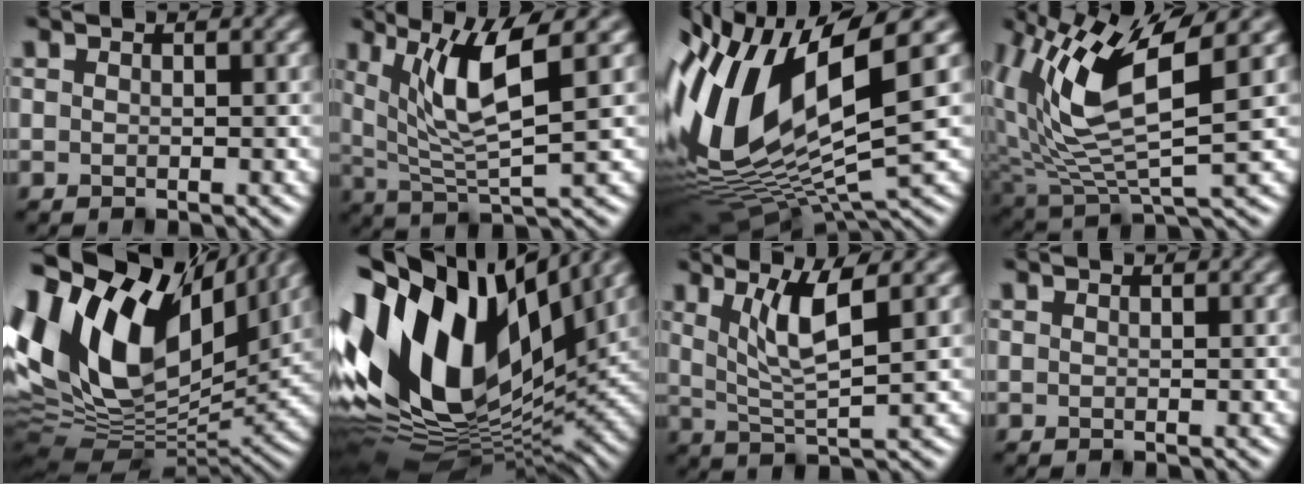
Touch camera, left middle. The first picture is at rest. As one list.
[{"total": 7.0, "force": [2.6, 1.7, 6.3], "torque": [-0.121, -0.001, 0.050]}, {"total": 15.6, "force": [2.3, 6.8, 13.8], "torque": [-0.298, 0.000, 0.048]}, {"total": 10.5, "force": [4.1, 3.4, 9.0], "torque": [-0.185, 0.006, 0.081]}, {"total": 18.0, "force": [5.3, 11.0, 13.2], "torque": [-0.289, 0.030, 0.082]}, {"total": 18.6, "force": [5.6, 10.0, 14.6], "torque": [-0.295, 0.031, 0.079]}, {"total": 5.0, "force": [1.8, 1.0, 4.6], "torque": [-0.085, -0.004, 0.036]}, {"total": 0.0}]